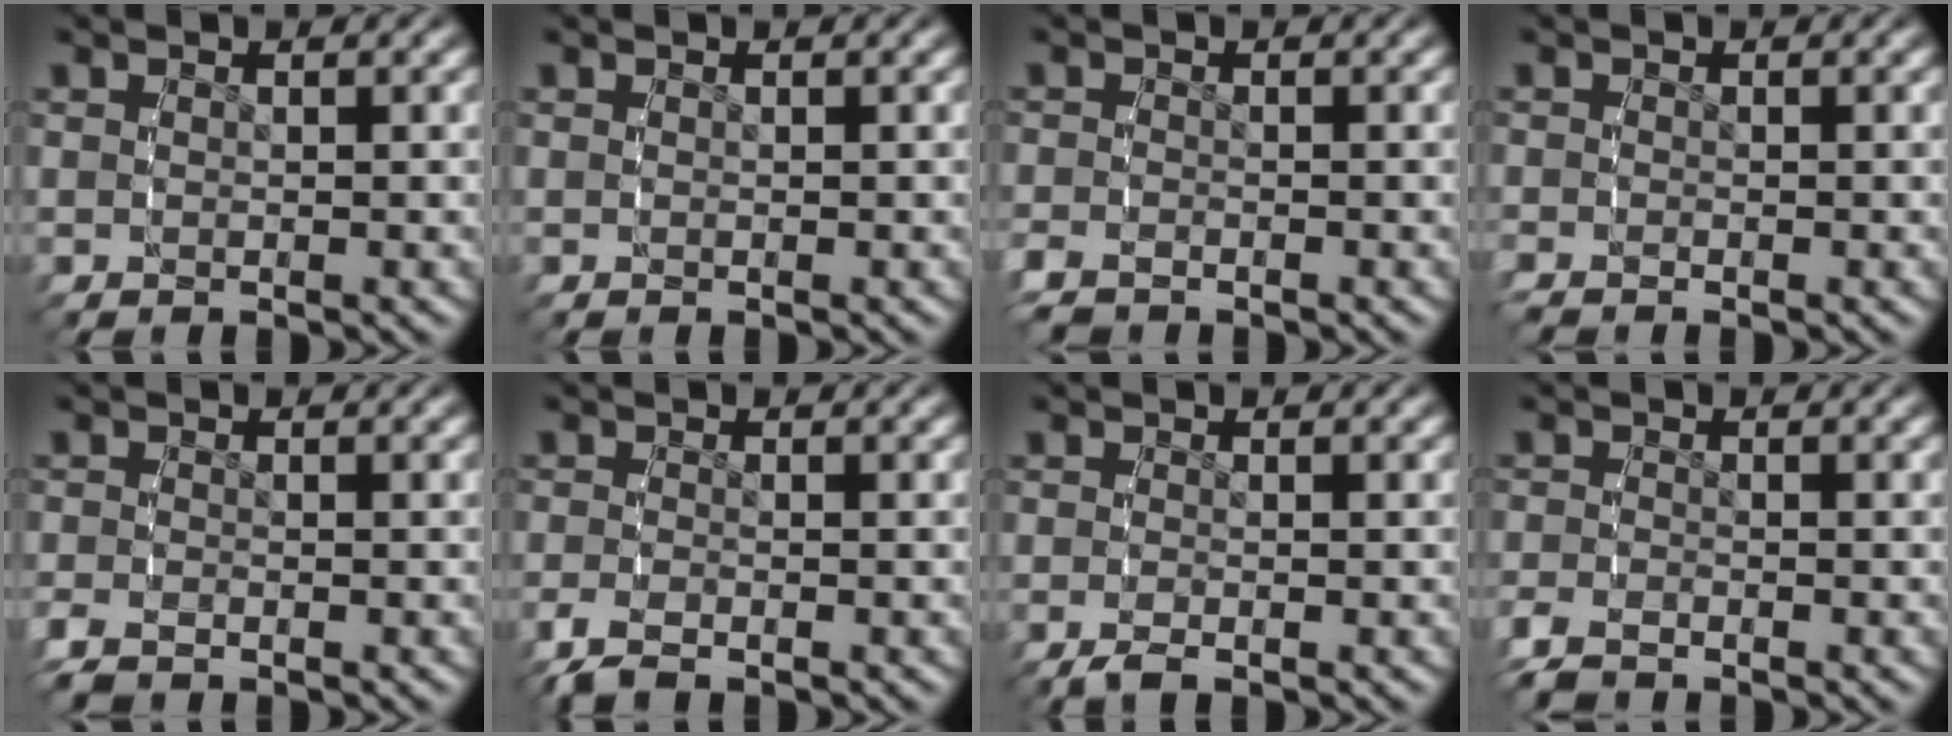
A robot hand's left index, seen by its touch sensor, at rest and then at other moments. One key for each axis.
{"total": 0.0}
{"total": 1.7, "fx": -1.4, "fy": 0.9, "fz": 0.4, "tx": -0.021, "ty": -0.008, "tz": -0.025}
{"total": 1.2, "fx": -0.9, "fy": 0.7, "fz": 0.2, "tx": -0.010, "ty": -0.001, "tz": -0.017}
{"total": 1.7, "fx": -1.3, "fy": 0.8, "fz": 0.6, "tx": -0.025, "ty": -0.007, "tz": -0.022}
{"total": 1.9, "fx": -1.5, "fy": 0.5, "fz": 1.0, "tx": -0.026, "ty": -0.006, "tz": -0.023}
{"total": 0.9, "fx": -0.7, "fy": 0.0, "fz": 0.6, "tx": -0.012, "ty": 0.001, "tz": -0.013}
{"total": 2.0, "fx": -1.7, "fy": 0.8, "fz": 0.6, "tx": -0.023, "ty": -0.007, "tz": -0.030}